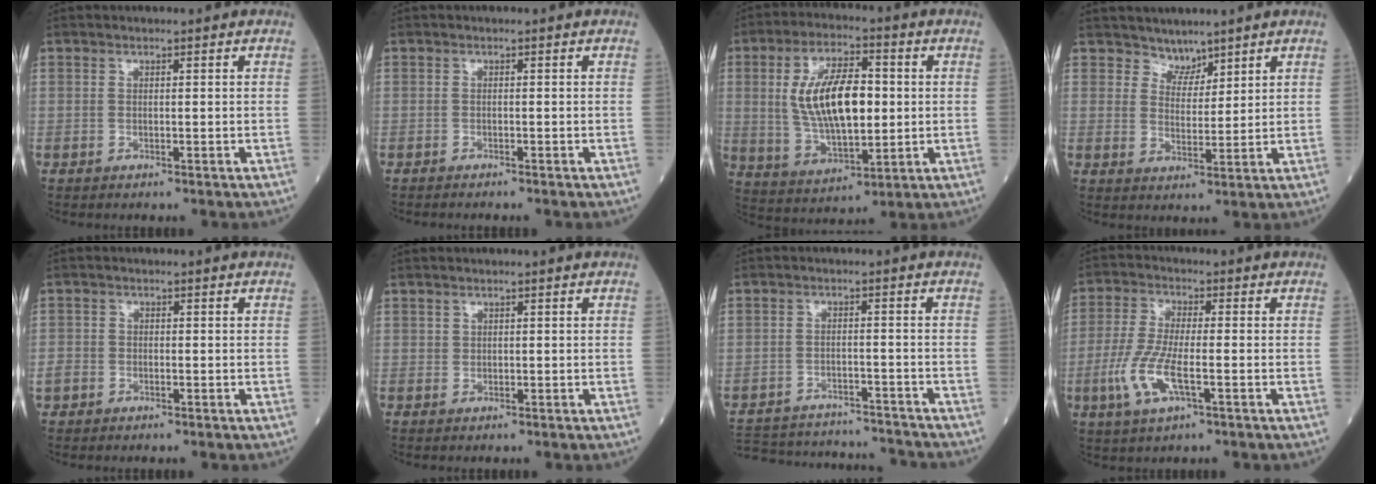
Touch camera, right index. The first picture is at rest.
{"total": 1.8, "force": [-1.6, -0.1, 0.7], "torque": [-0.011, -0.001, -0.020]}
{"total": 13.6, "force": [1.4, 5.3, 12.4], "torque": [-0.246, 0.008, 0.030]}
{"total": 3.1, "force": [2.8, 1.3, -0.1], "torque": [0.006, -0.001, 0.049]}
{"total": 2.2, "force": [-1.2, 1.7, 0.8], "torque": [-0.019, 0.003, -0.023]}
{"total": 0.0}
{"total": 18.8, "force": [-17.9, 2.9, 5.0], "torque": [-0.122, -0.005, -0.247]}
{"total": 8.0, "force": [-2.7, 1.7, 7.4], "torque": [-0.167, -0.008, -0.053]}